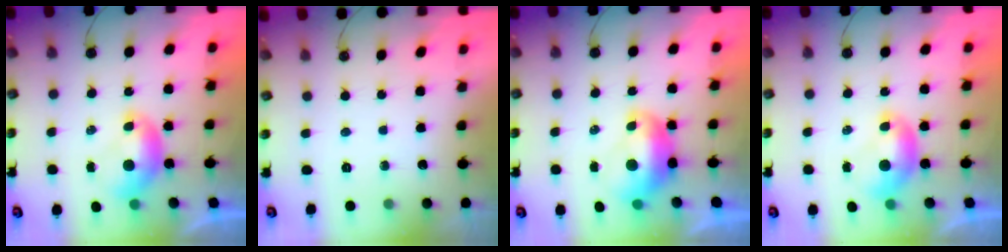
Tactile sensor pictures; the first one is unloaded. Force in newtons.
{"total": 0.0}
{"total": 2.8, "press": 2.7, "slide": 0.9}
{"total": 0.0}